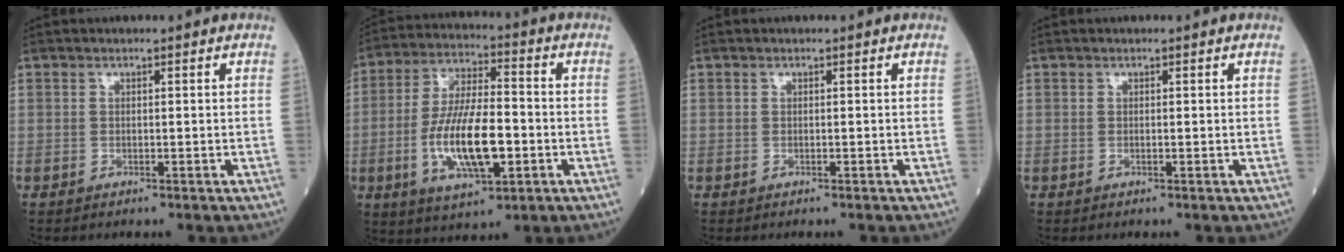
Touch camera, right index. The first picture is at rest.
{"total": 13.3, "force": [-3.2, 4.0, 12.3], "torque": [-0.243, -0.002, -0.054]}
{"total": 0.9, "force": [-0.8, -0.1, 0.4], "torque": [-0.003, 0.000, -0.009]}
{"total": 0.0}